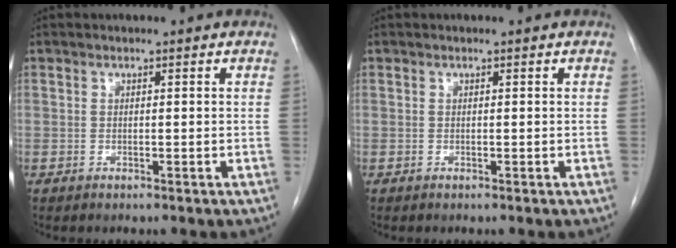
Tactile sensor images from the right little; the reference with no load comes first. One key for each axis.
{"total": 0.0}